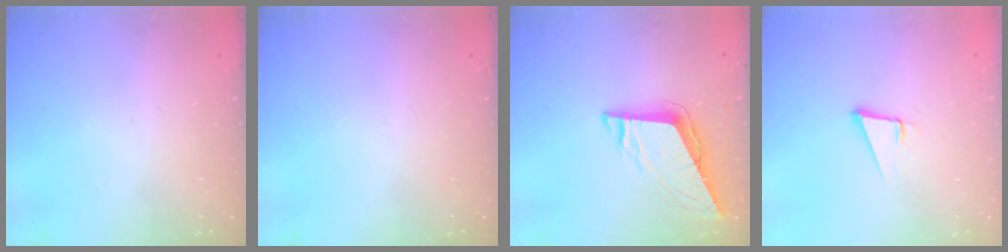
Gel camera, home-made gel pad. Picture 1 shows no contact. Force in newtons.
{"total": 0.0}
{"total": 8.4, "press": 8.4, "slide": 0.9}
{"total": 4.8, "press": 3.6, "slide": 3.1}